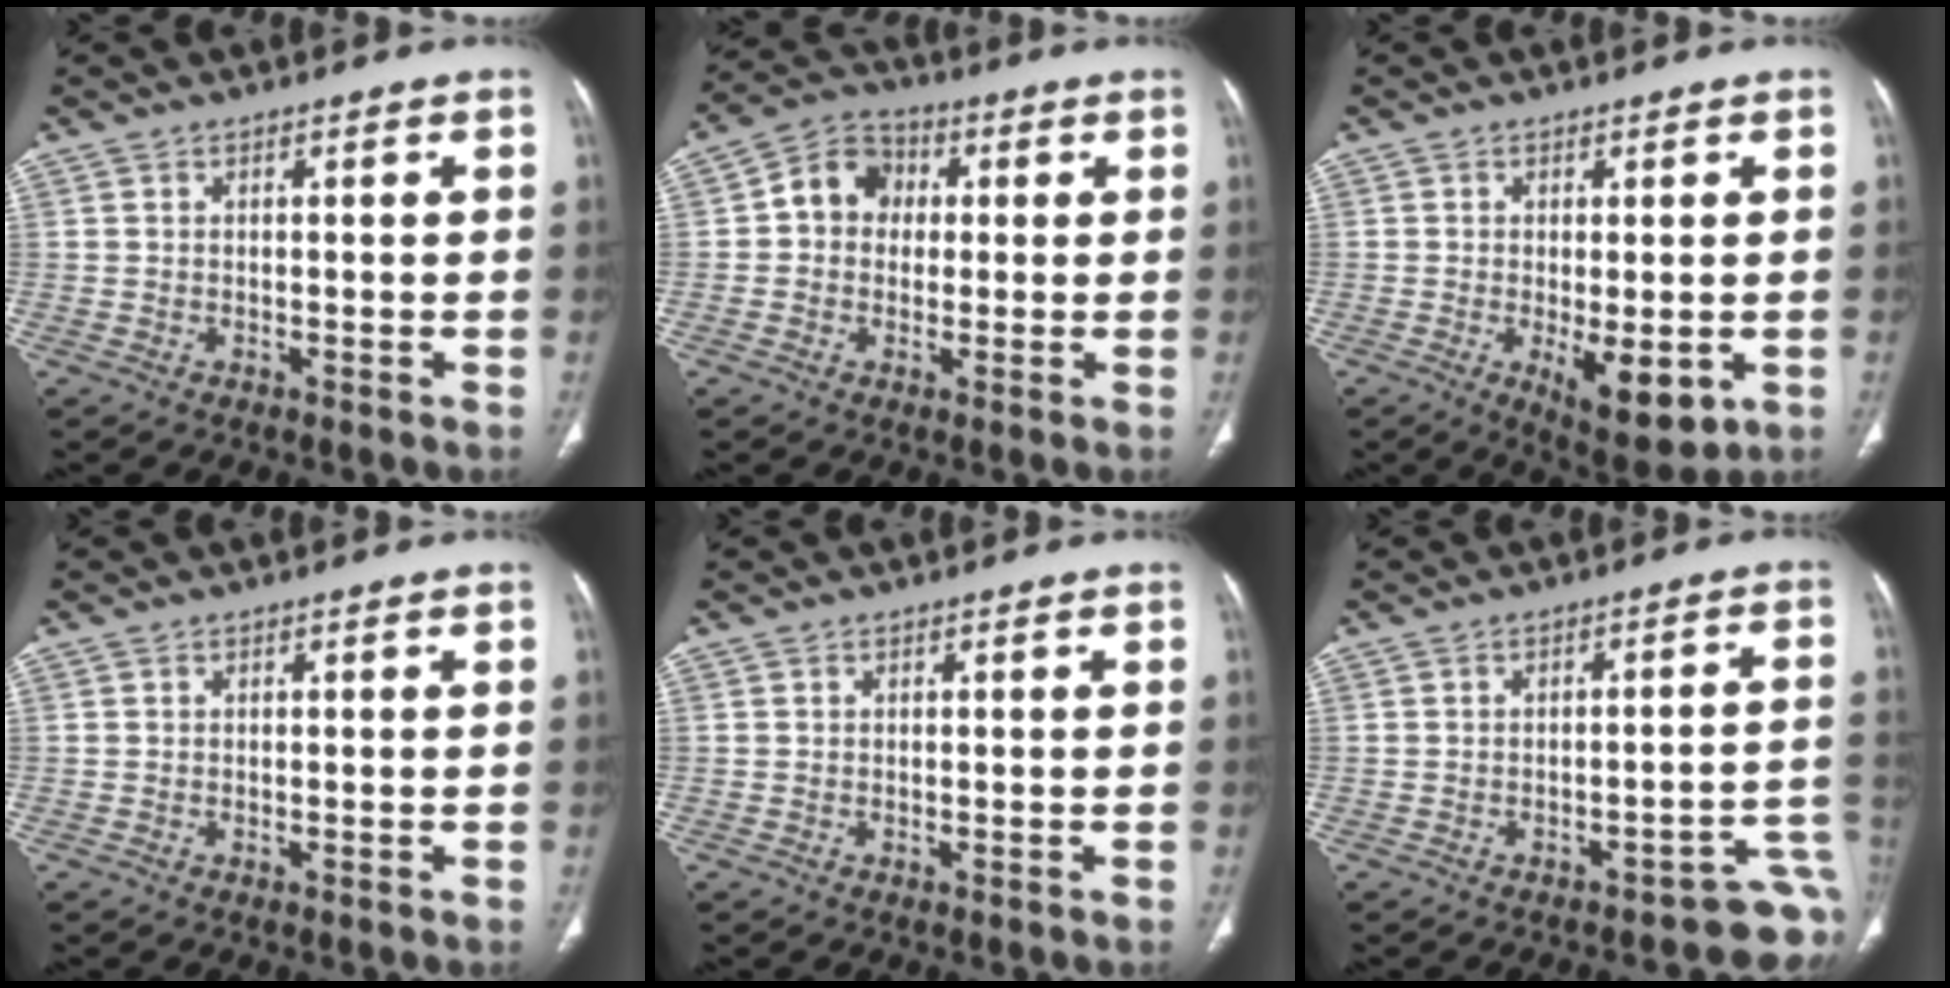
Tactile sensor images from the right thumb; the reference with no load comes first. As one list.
[{"total": 8.2, "force": [0.8, 7.0, 4.1], "torque": [-0.044, 0.020, -0.001]}, {"total": 9.0, "force": [-2.3, 3.7, 7.9], "torque": [-0.108, -0.020, -0.024]}, {"total": 0.0}, {"total": 0.0}, {"total": 9.4, "force": [-5.8, 3.7, 6.4], "torque": [-0.046, 0.055, -0.070]}]